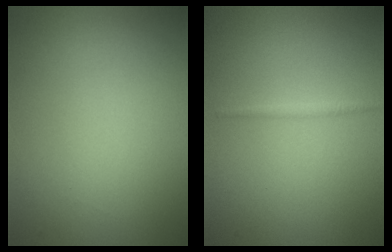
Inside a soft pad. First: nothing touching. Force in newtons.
{"total": 0.7, "press": 0.7, "slide": 0.0}